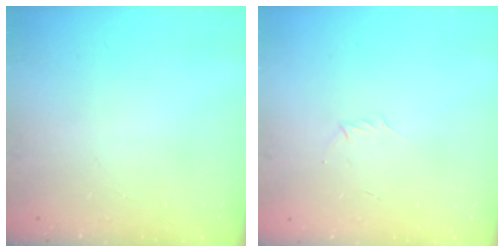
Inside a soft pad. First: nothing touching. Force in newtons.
{"total": 2.9, "press": 2.8, "slide": 0.8}